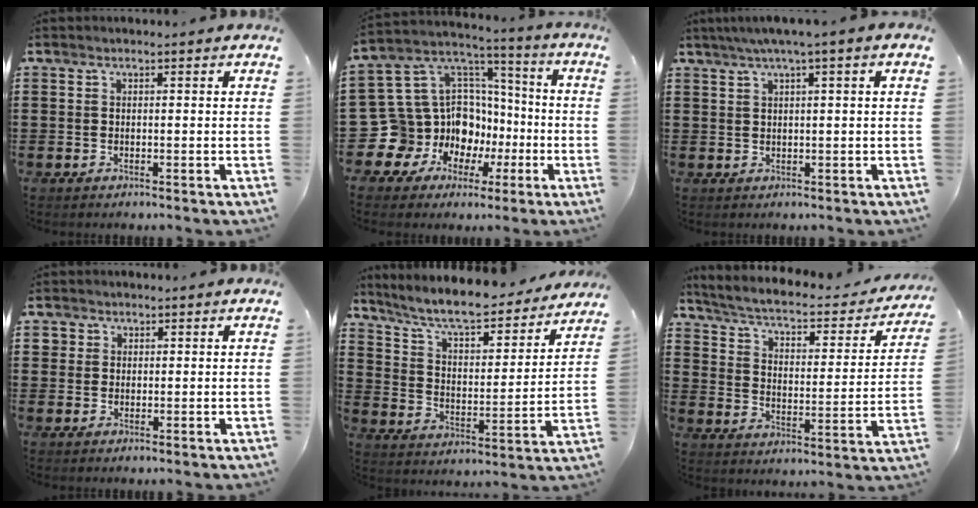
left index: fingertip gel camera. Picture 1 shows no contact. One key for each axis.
{"total": 13.6, "fx": -4.4, "fy": 12.5, "fz": 2.9, "tx": -0.111, "ty": -0.028, "tz": -0.044}
{"total": 2.4, "fx": 1.0, "fy": -0.2, "fz": 2.1, "tx": -0.042, "ty": 0.000, "tz": 0.015}
{"total": 1.9, "fx": 1.2, "fy": 1.6, "fz": 0.2, "tx": -0.011, "ty": 0.007, "tz": 0.023}
{"total": 8.1, "fx": 7.2, "fy": 0.9, "fz": 3.6, "tx": -0.101, "ty": -0.047, "tz": 0.119}
{"total": 4.1, "fx": 3.1, "fy": 0.8, "fz": 2.5, "tx": -0.065, "ty": -0.031, "tz": 0.043}